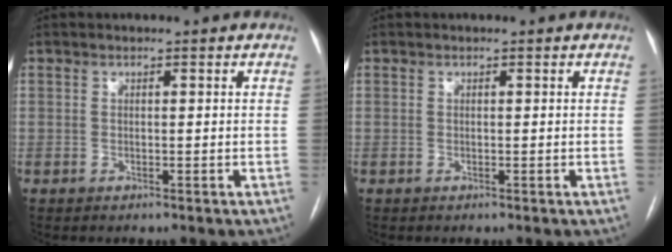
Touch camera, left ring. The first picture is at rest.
{"total": 0.0}